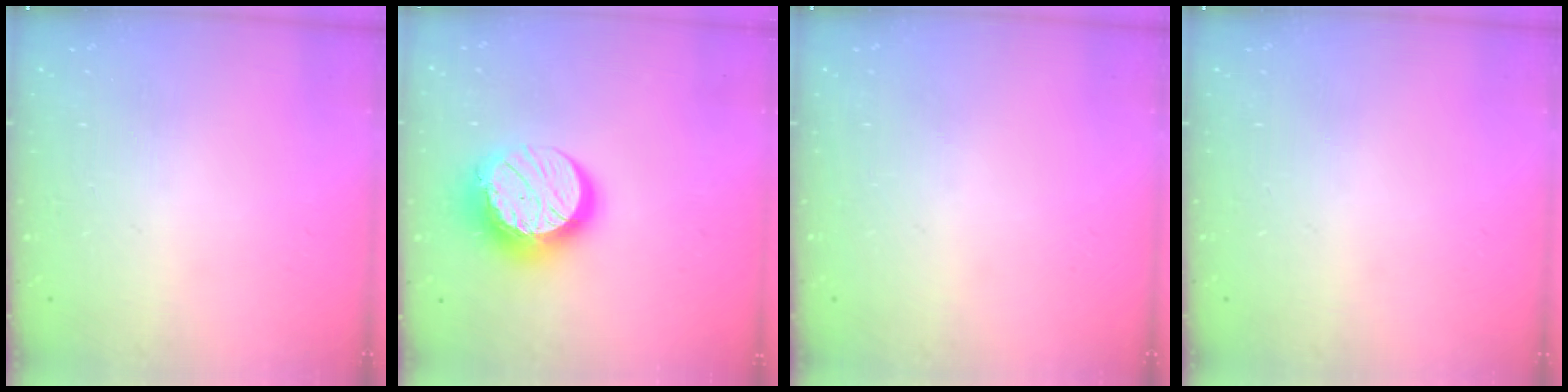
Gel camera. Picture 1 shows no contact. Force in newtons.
{"total": 14.2, "press": 14.1, "slide": 1.4}
{"total": 0.0}
{"total": 0.0}